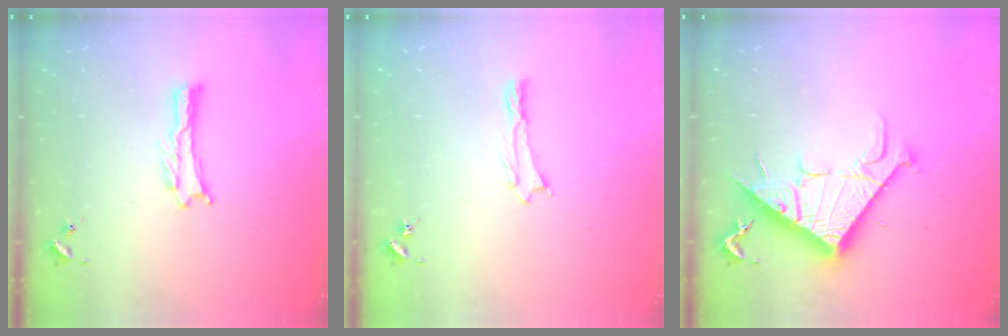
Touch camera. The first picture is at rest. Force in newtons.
{"total": 0.5, "press": 0.5, "slide": 0.2}
{"total": 12.4, "press": 12.4, "slide": 0.2}